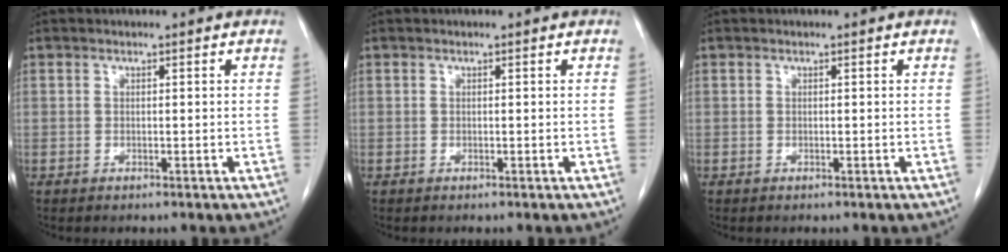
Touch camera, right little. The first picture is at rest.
{"total": 0.0}
{"total": 0.0}